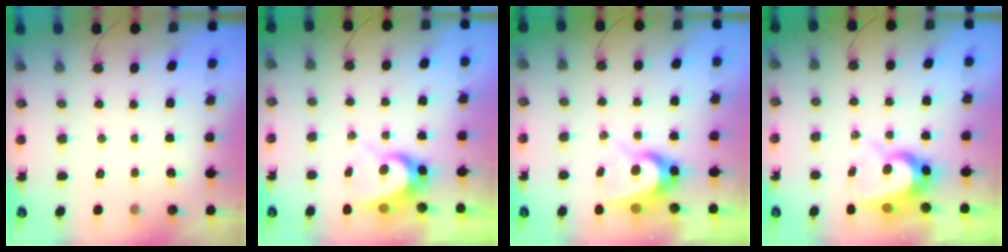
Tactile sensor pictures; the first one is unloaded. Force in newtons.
{"total": 6.6, "press": 6.6, "slide": 0.5}
{"total": 8.8, "press": 8.8, "slide": 0.4}
{"total": 7.8, "press": 7.8, "slide": 0.5}